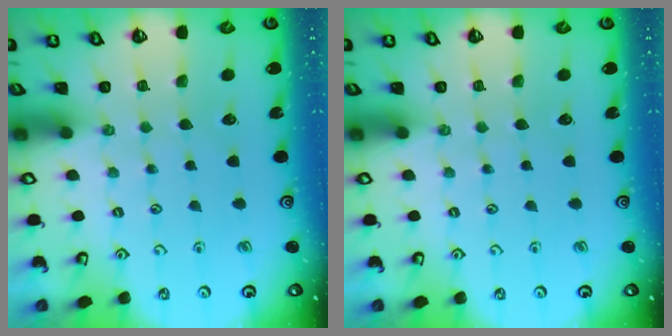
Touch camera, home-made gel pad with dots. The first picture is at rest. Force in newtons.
{"total": 0.0}